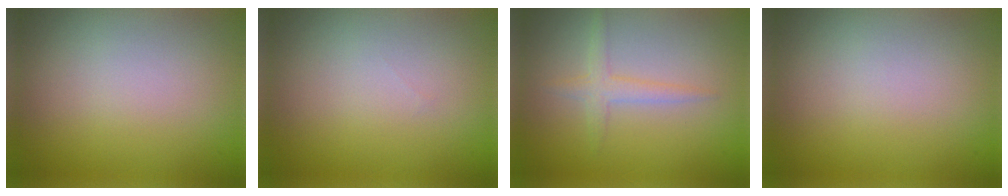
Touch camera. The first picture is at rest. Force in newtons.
{"total": 0.0}
{"total": 1.9, "press": 1.9, "slide": 0.1}
{"total": 0.0}